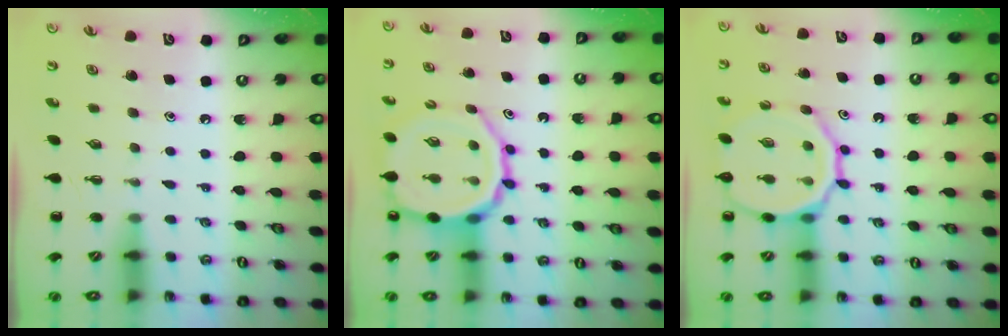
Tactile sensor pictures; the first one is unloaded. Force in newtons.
{"total": 14.2, "press": 13.9, "slide": 2.7}
{"total": 16.1, "press": 16.0, "slide": 2.4}